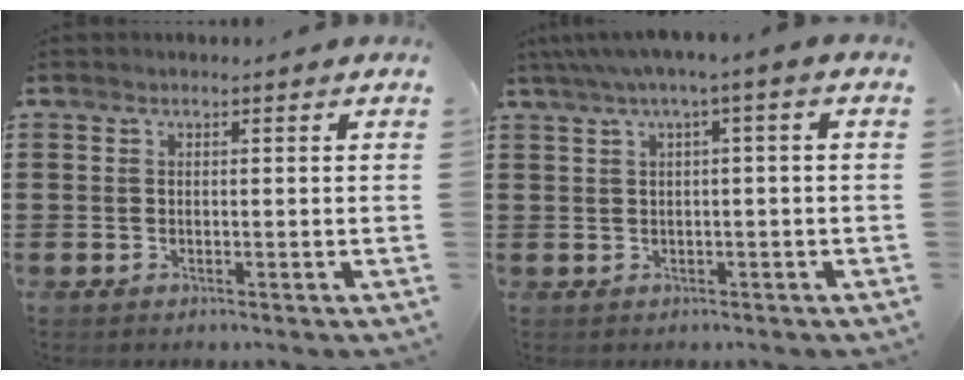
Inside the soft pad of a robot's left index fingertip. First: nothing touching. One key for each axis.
{"total": 2.5, "fx": -0.3, "fy": 0.0, "fz": 2.5, "tx": -0.043, "ty": 0.000, "tz": -0.009}